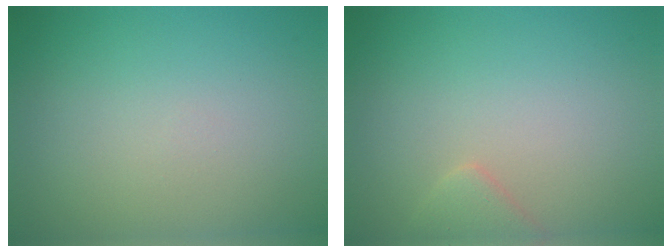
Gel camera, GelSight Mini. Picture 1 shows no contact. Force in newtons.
{"total": 1.6, "press": 1.6, "slide": 0.1}